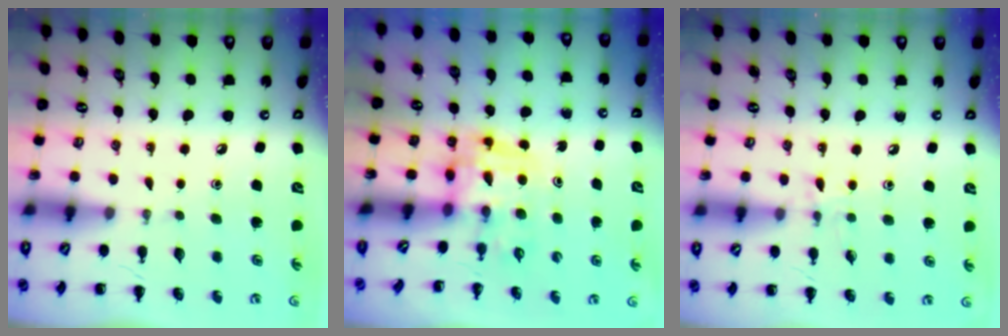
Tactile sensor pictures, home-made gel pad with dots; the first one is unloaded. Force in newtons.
{"total": 3.7, "press": 3.7, "slide": 0.7}
{"total": 6.9, "press": 6.7, "slide": 1.5}